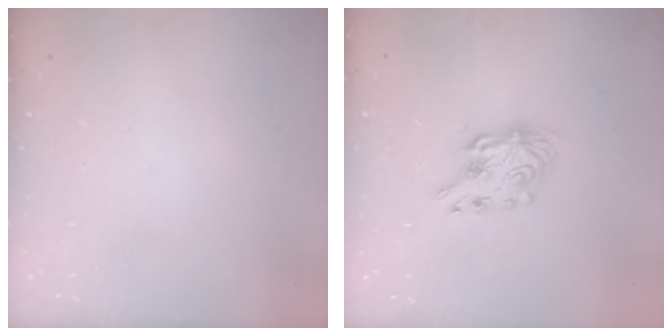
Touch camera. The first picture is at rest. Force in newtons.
{"total": 7.7, "press": 7.6, "slide": 0.7}